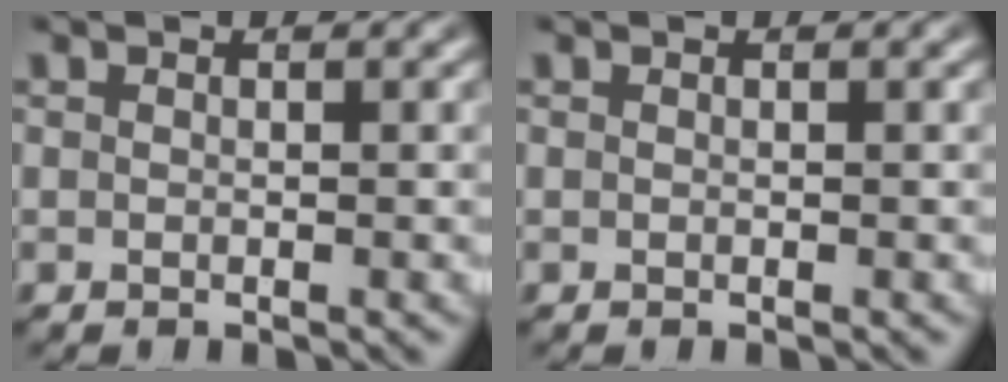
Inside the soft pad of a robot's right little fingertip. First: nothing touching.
{"total": 0.0}